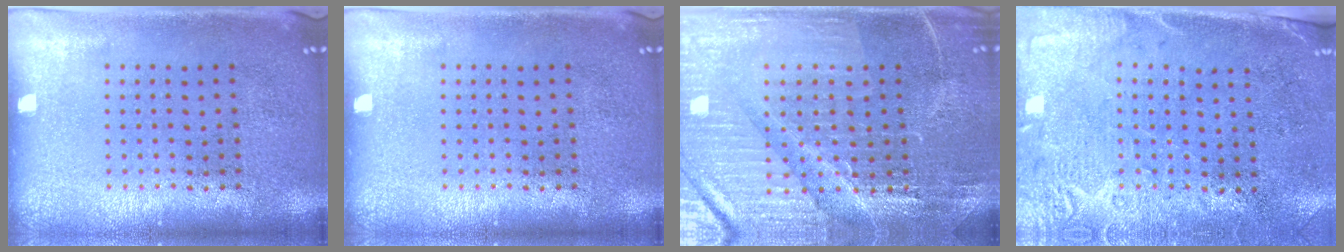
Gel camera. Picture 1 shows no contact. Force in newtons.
{"total": 0.0}
{"total": 3.8, "press": 3.8, "slide": 0.7}
{"total": 2.7, "press": 2.4, "slide": 1.2}